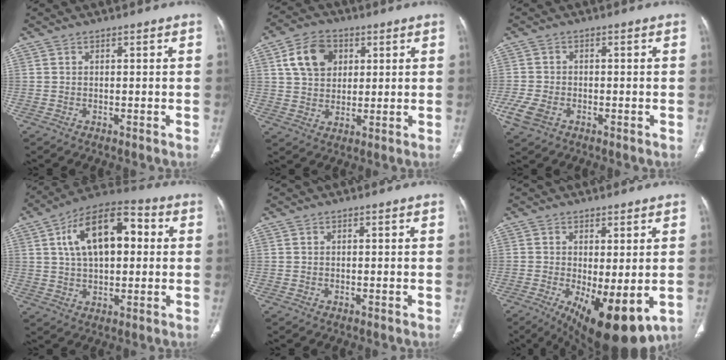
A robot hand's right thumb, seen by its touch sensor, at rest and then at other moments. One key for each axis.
{"total": 10.1, "fx": 3.4, "fy": 7.5, "fz": 5.8, "tx": -0.080, "ty": -0.003, "tz": 0.060}
{"total": 5.2, "fx": -2.1, "fy": 3.5, "fz": 3.2, "tx": -0.077, "ty": 0.005, "tz": -0.037}
{"total": 16.5, "fx": 3.7, "fy": 8.9, "fz": 13.5, "tx": -0.207, "ty": 0.021, "tz": 0.056}
{"total": 0.0}
{"total": 13.6, "fx": -4.0, "fy": 5.1, "fz": 12.0, "tx": -0.179, "ty": -0.026, "tz": -0.043}